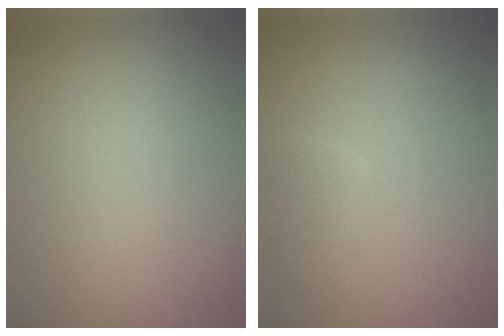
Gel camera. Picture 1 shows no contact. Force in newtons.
{"total": 1.6, "press": 1.6, "slide": 0.0}